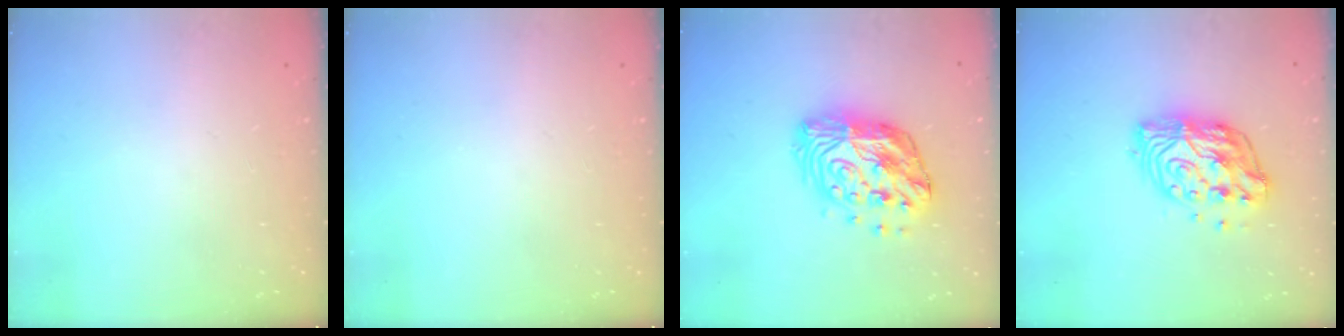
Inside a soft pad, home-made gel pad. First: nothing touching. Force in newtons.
{"total": 0.0}
{"total": 15.8, "press": 15.7, "slide": 1.3}
{"total": 12.5, "press": 12.5, "slide": 1.1}